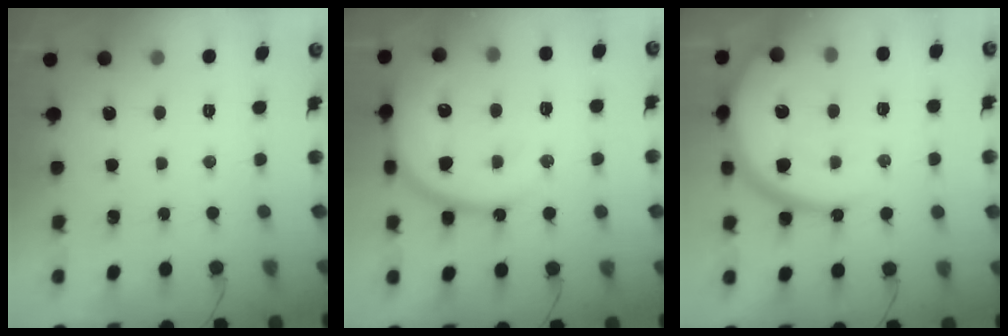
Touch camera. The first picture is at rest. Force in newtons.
{"total": 18.3, "press": 18.2, "slide": 1.8}
{"total": 17.2, "press": 17.1, "slide": 1.8}